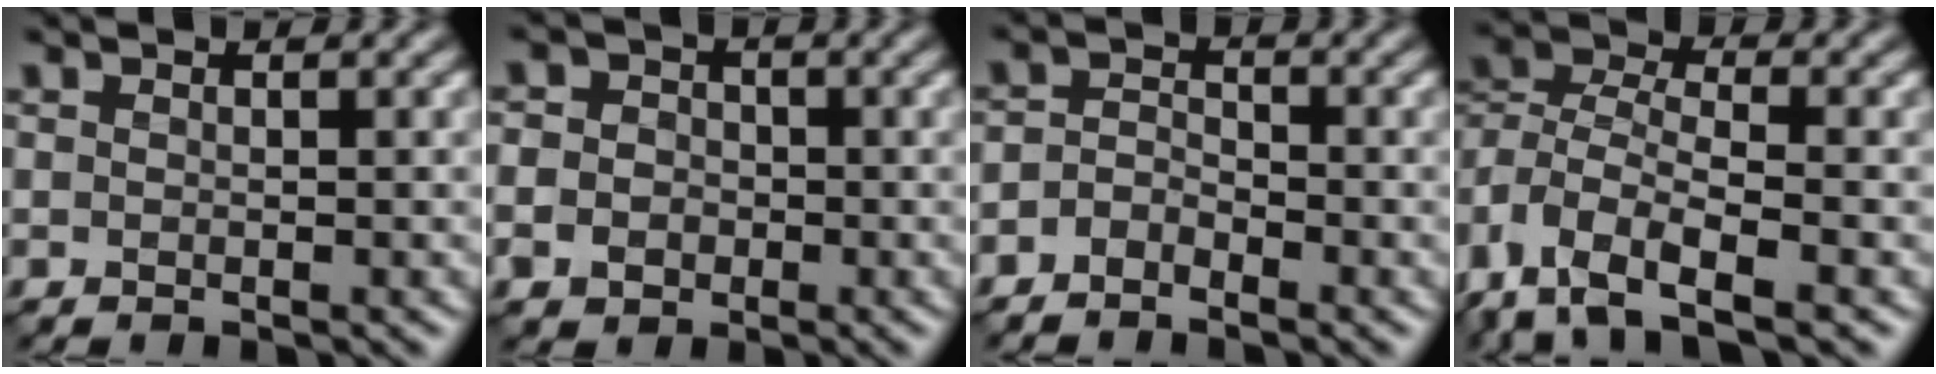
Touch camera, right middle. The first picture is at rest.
{"total": 3.6, "force": [-1.0, 3.2, 1.3], "torque": [-0.011, 0.001, -0.030]}
{"total": 1.8, "force": [-1.4, 0.8, 0.8], "torque": [-0.017, 0.008, -0.035]}
{"total": 9.1, "force": [-5.0, 4.3, 6.2], "torque": [-0.121, -0.005, -0.107]}